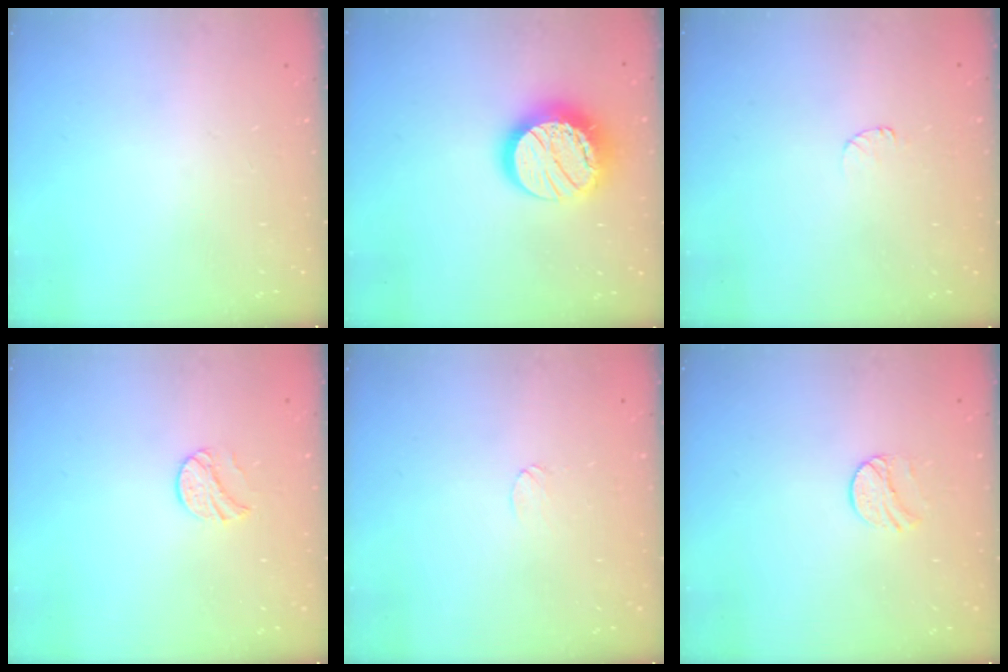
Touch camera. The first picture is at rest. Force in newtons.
{"total": 17.5, "press": 17.5, "slide": 1.2}
{"total": 3.5, "press": 3.5, "slide": 0.4}
{"total": 8.6, "press": 8.5, "slide": 0.6}
{"total": 4.8, "press": 4.8, "slide": 0.4}
{"total": 8.3, "press": 8.2, "slide": 0.7}